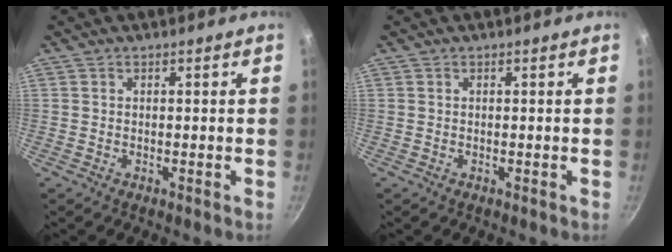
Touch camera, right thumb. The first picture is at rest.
{"total": 0.0}